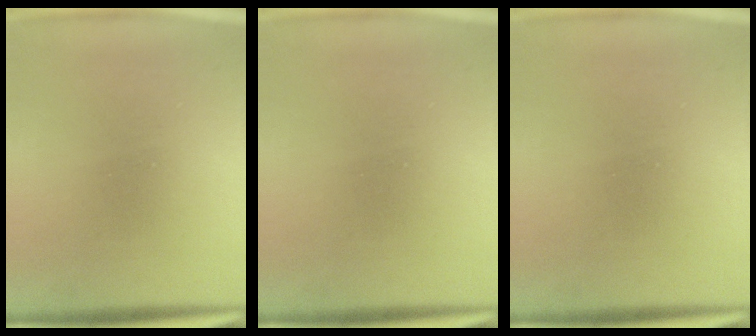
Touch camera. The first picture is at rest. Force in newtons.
{"total": 0.0}
{"total": 0.0}